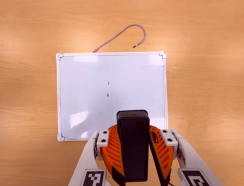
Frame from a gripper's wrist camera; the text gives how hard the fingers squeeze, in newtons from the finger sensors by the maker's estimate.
{"total": 11.7, "left": 11.1, "right": 12.3}